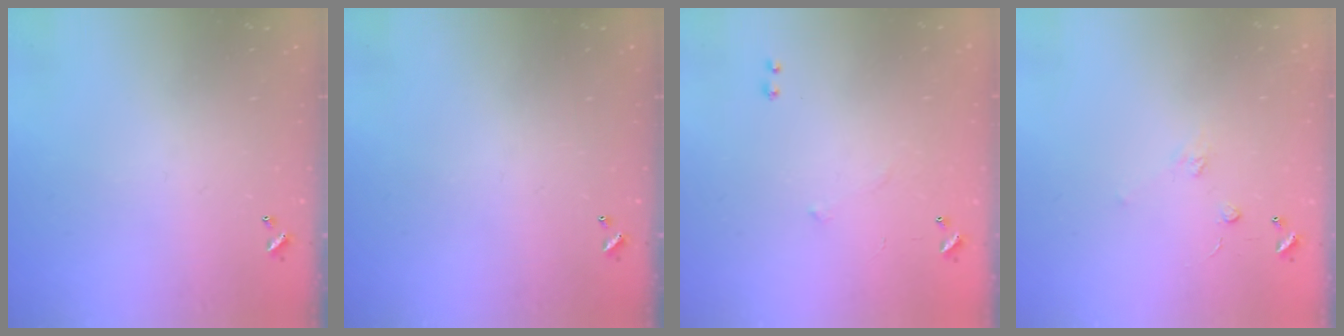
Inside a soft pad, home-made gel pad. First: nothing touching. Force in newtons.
{"total": 0.0}
{"total": 5.9, "press": 5.9, "slide": 0.8}
{"total": 2.5, "press": 2.3, "slide": 1.0}